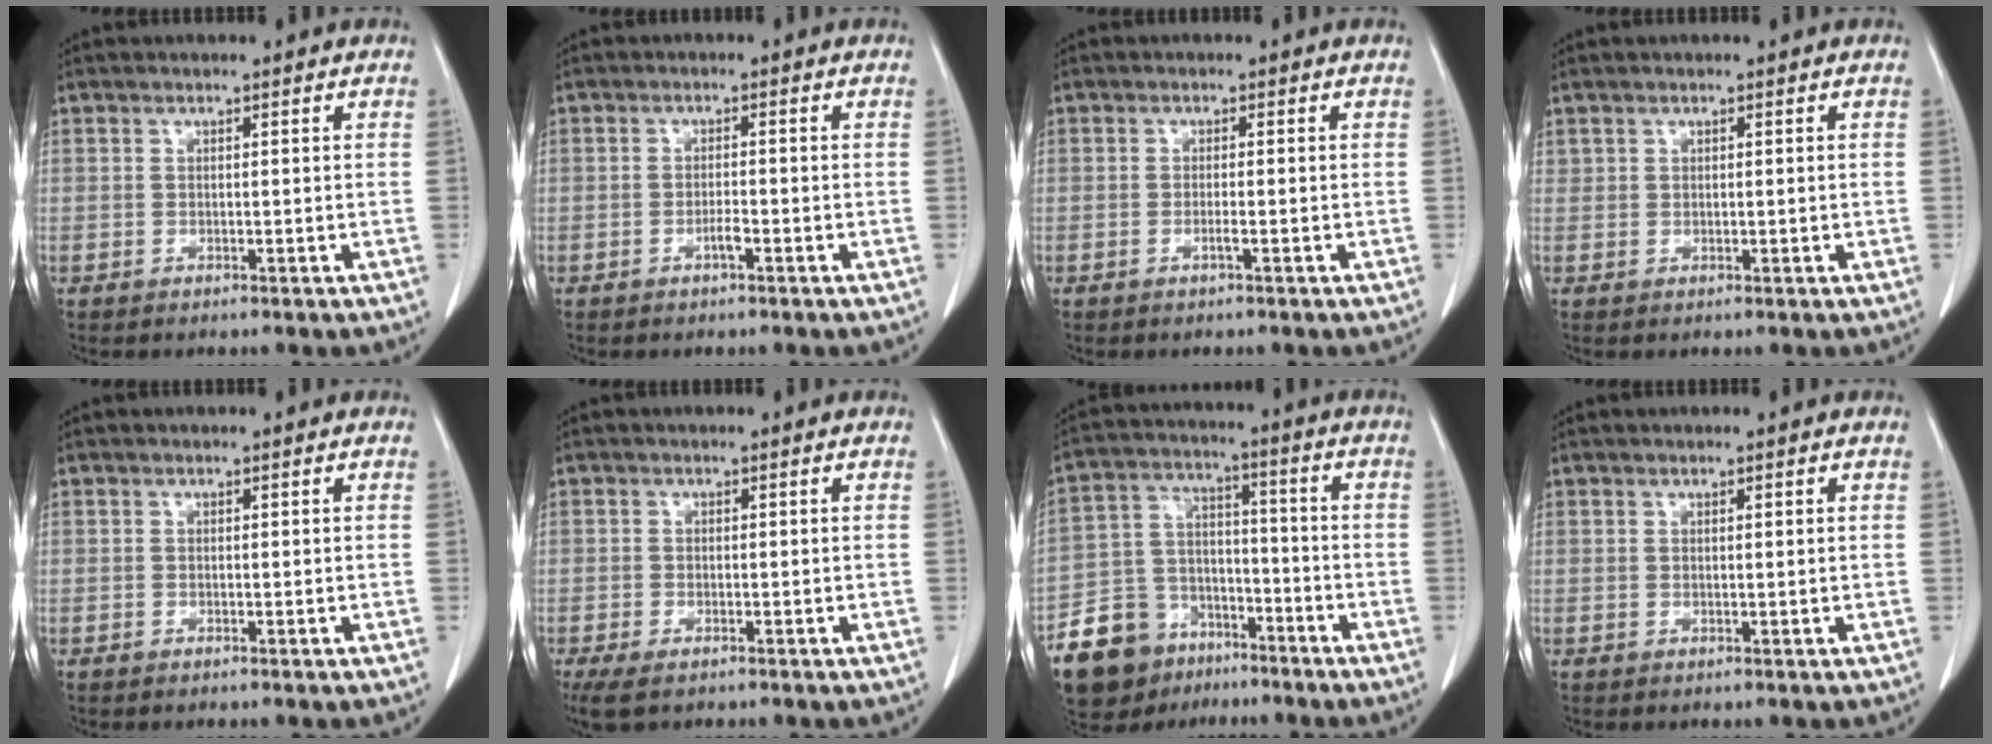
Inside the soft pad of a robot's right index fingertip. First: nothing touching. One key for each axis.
{"total": 2.1, "fx": -1.0, "fy": 0.5, "fz": 1.8, "tx": -0.035, "ty": 0.001, "tz": -0.017}
{"total": 1.5, "fx": -0.6, "fy": 0.3, "fz": 1.4, "tx": -0.028, "ty": 0.000, "tz": -0.010}
{"total": 1.4, "fx": 0.3, "fy": 1.1, "fz": 0.9, "tx": -0.029, "ty": 0.012, "tz": 0.013}
{"total": 0.0}
{"total": 5.3, "fx": -3.2, "fy": 2.4, "fz": 3.5, "tx": -0.070, "ty": -0.012, "tz": -0.054}
{"total": 16.5, "fx": -10.9, "fy": 10.8, "fz": 6.1, "tx": -0.143, "ty": 0.038, "tz": -0.182}
{"total": 0.9, "fx": 0.2, "fy": 0.3, "fz": 0.8, "tx": -0.022, "ty": 0.005, "tz": 0.007}